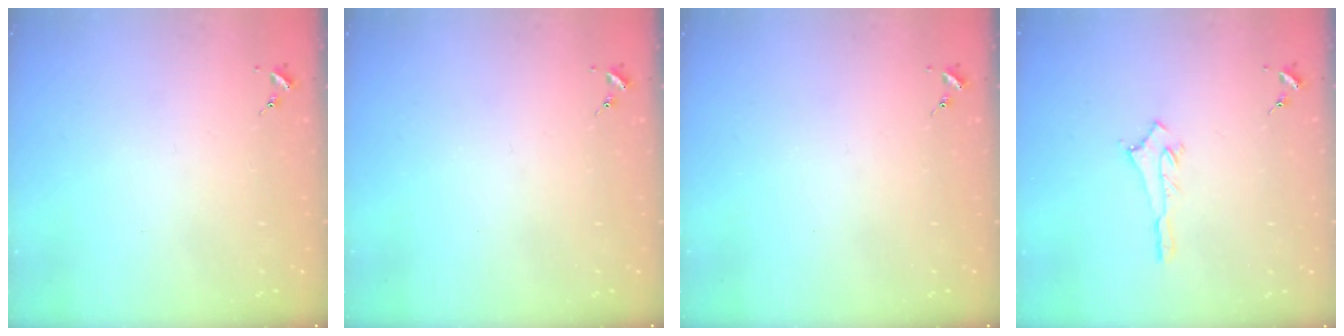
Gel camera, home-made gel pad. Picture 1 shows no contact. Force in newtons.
{"total": 0.0}
{"total": 0.0}
{"total": 2.8, "press": 2.8, "slide": 0.2}